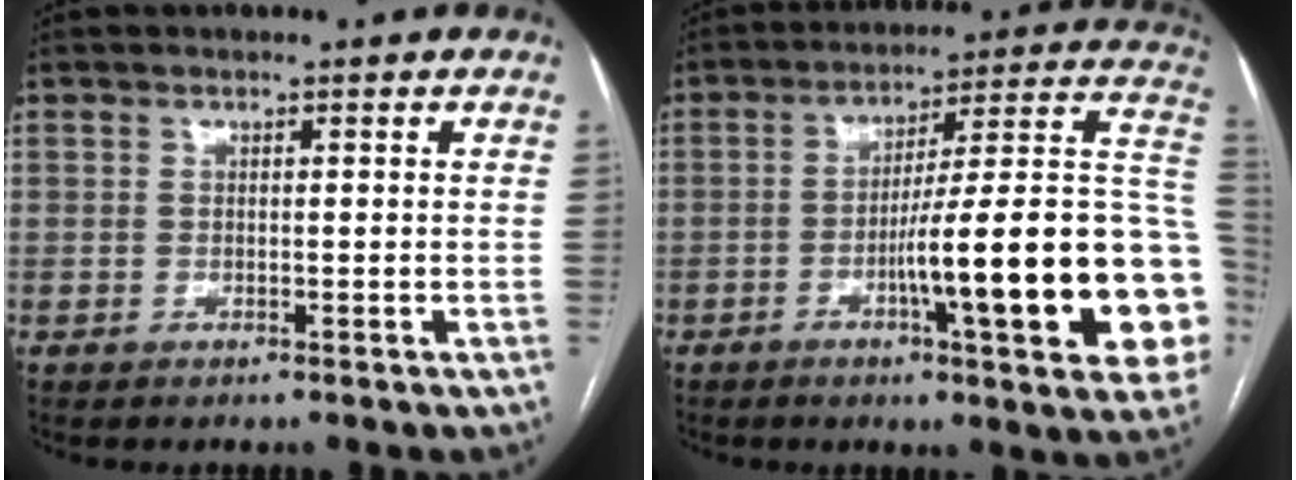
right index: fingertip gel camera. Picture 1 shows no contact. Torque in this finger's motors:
{"motor_torque": [1.41, -0.73, 0.86, 0.19]}